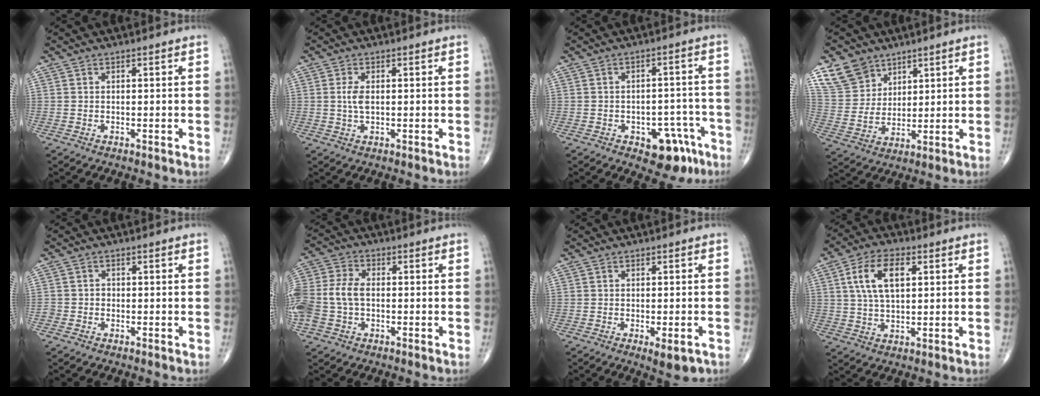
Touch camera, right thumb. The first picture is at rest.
{"total": 2.6, "force": [0.2, 1.3, 2.3], "torque": [-0.051, 0.001, 0.005]}
{"total": 9.2, "force": [-4.9, 5.3, 5.7], "torque": [-0.037, 0.042, -0.056]}
{"total": 9.6, "force": [6.4, 6.6, 2.5], "torque": [-0.028, -0.031, 0.138]}
{"total": 1.6, "force": [-0.7, 1.4, 0.1], "torque": [0.010, 0.009, -0.018]}
{"total": 10.7, "force": [-1.3, 7.3, 7.8], "torque": [-0.183, 0.025, -0.029]}
{"total": 4.4, "force": [-1.9, 1.5, 3.7], "torque": [-0.047, -0.002, -0.019]}
{"total": 9.8, "force": [2.8, 5.1, 7.9], "torque": [-0.141, 0.005, 0.049]}